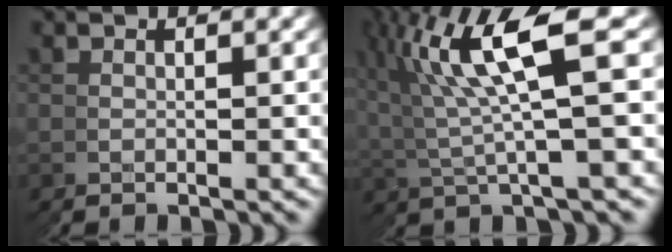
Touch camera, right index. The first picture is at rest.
{"total": 7.4, "force": [2.3, 3.2, 6.2], "torque": [-0.122, 0.007, 0.039]}